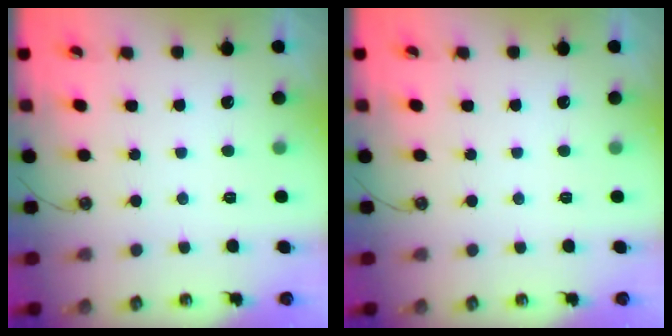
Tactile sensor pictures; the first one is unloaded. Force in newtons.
{"total": 0.0}